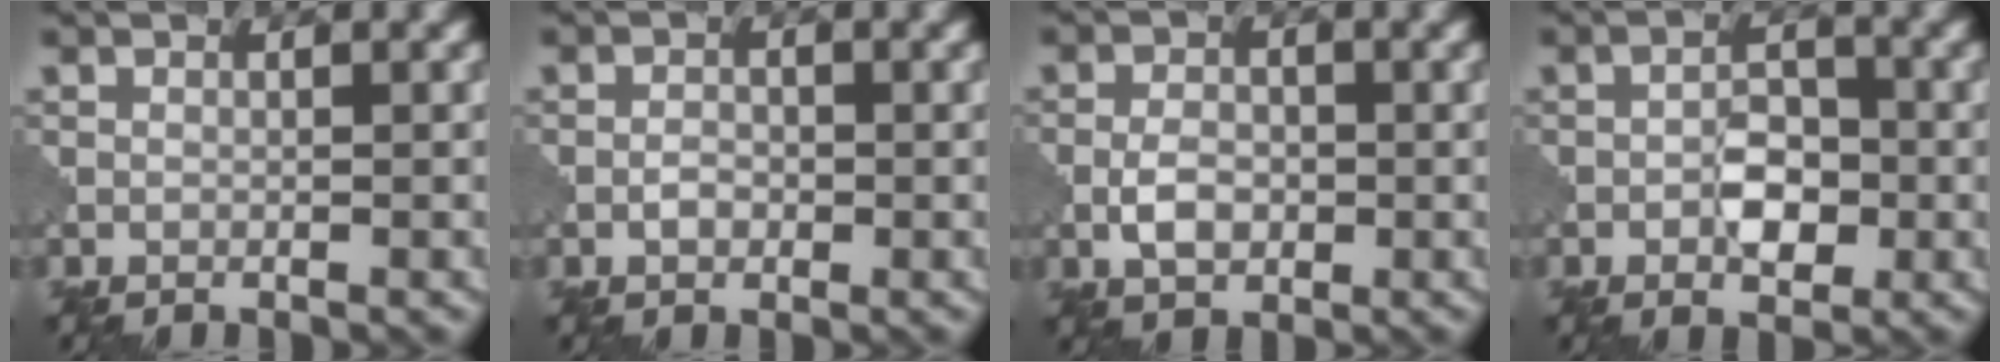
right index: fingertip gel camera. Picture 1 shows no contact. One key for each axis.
{"total": 0.9, "fx": -0.1, "fy": 0.7, "fz": 0.5, "tx": -0.013, "ty": 0.002, "tz": 0.000}
{"total": 2.6, "fx": -0.3, "fy": 1.8, "fz": 1.8, "tx": -0.037, "ty": 0.001, "tz": -0.005}
{"total": 2.8, "fx": -0.5, "fy": 1.6, "fz": 2.2, "tx": -0.036, "ty": 0.005, "tz": -0.003}